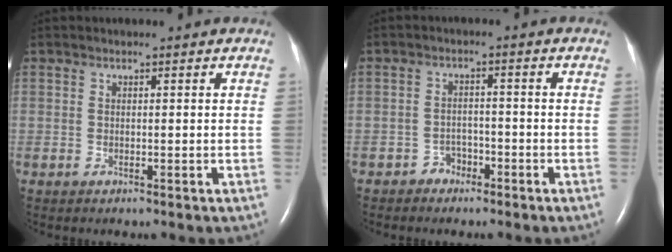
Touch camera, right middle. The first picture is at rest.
{"total": 2.2, "force": [-1.6, 1.4, 0.2], "torque": [0.000, 0.008, -0.028]}